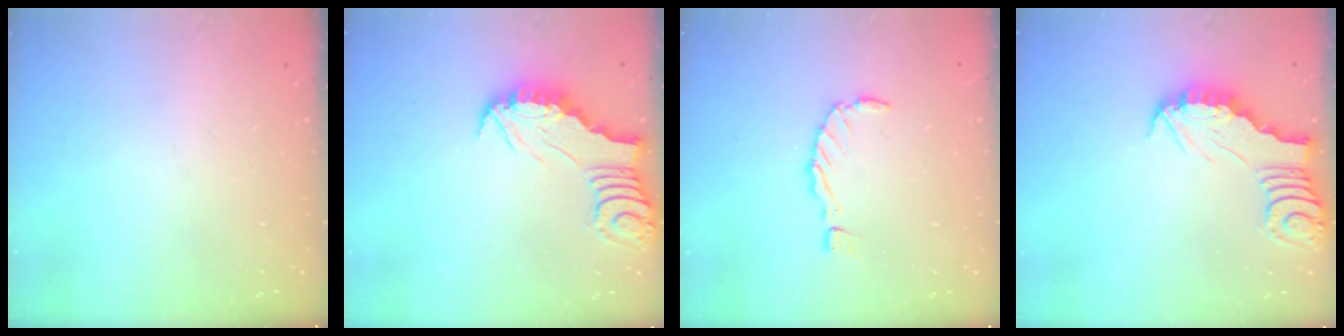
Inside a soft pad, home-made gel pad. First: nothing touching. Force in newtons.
{"total": 2.4, "press": 2.4, "slide": 0.2}
{"total": 0.0}
{"total": 2.7, "press": 2.7, "slide": 0.2}